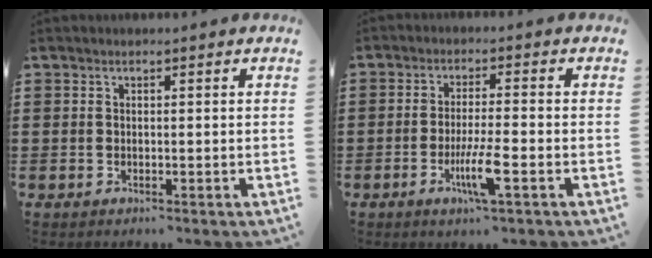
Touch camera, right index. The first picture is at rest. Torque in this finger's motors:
{"motor_torque": [2.14, 0.00, 0.20, 0.05]}